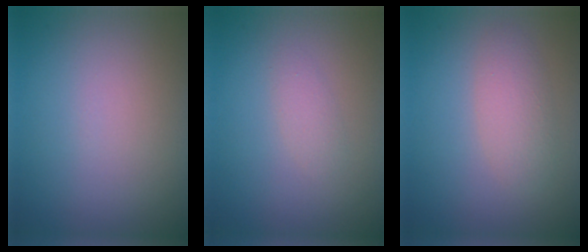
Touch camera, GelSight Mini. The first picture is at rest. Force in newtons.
{"total": 1.1, "press": 1.1, "slide": 0.0}
{"total": 2.5, "press": 2.5, "slide": 0.1}